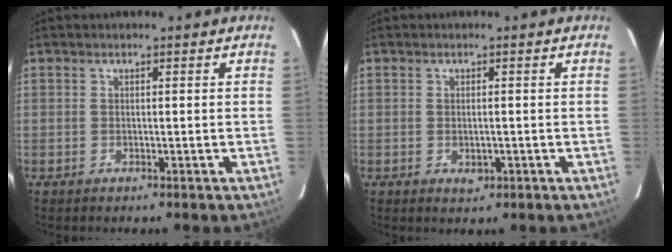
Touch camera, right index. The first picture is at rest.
{"total": 1.7, "force": [-0.5, 0.9, 1.4], "torque": [-0.026, -0.002, -0.002]}